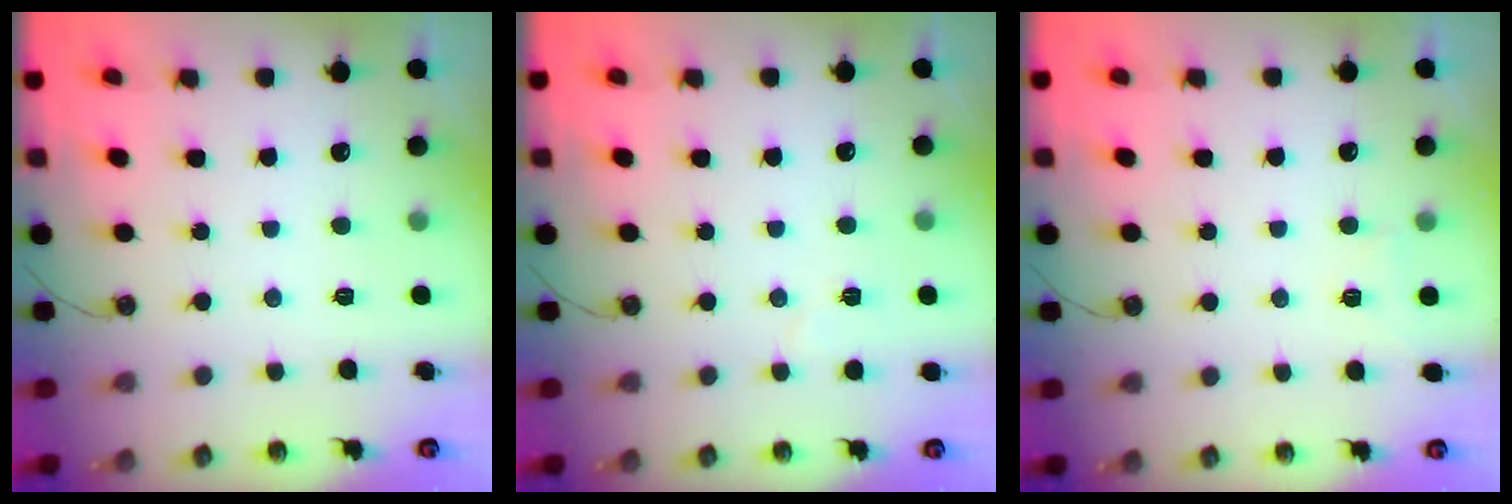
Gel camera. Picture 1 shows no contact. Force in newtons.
{"total": 4.6, "press": 4.3, "slide": 1.8}
{"total": 3.2, "press": 3.2, "slide": 0.7}